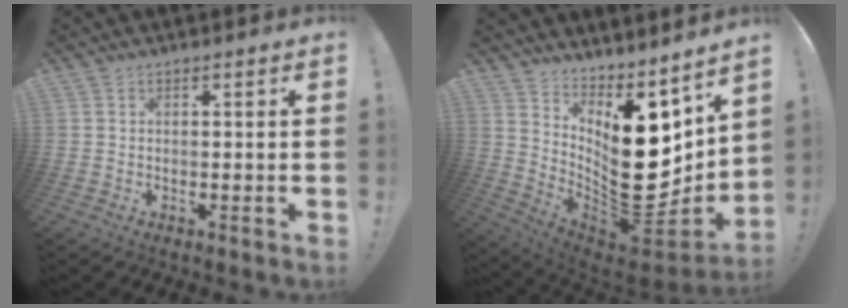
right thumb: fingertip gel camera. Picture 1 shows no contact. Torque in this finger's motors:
{"motor_torque": [-0.30, 1.62, 1.34, 1.31, 0.18]}